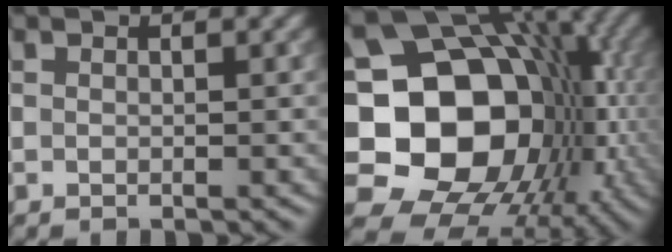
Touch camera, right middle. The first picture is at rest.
{"total": 19.4, "force": [-2.1, 15.0, 12.2], "torque": [-0.197, -0.010, -0.027]}